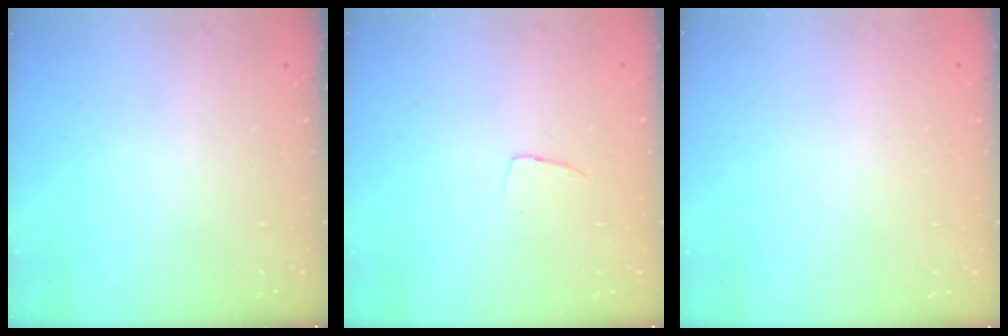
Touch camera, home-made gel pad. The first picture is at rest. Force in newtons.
{"total": 2.9, "press": 2.9, "slide": 0.1}
{"total": 0.0}